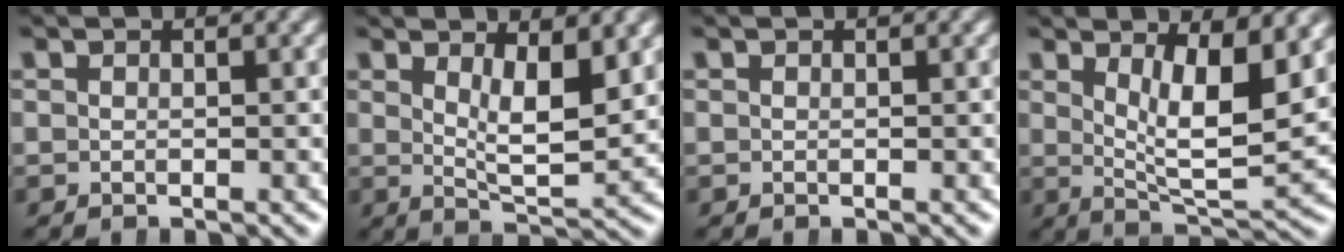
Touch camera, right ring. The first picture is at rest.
{"total": 4.5, "force": [1.7, 0.9, 4.1], "torque": [-0.054, -0.021, 0.036]}
{"total": 0.0}
{"total": 7.5, "force": [2.7, 2.6, 6.5], "torque": [-0.094, -0.021, 0.048]}